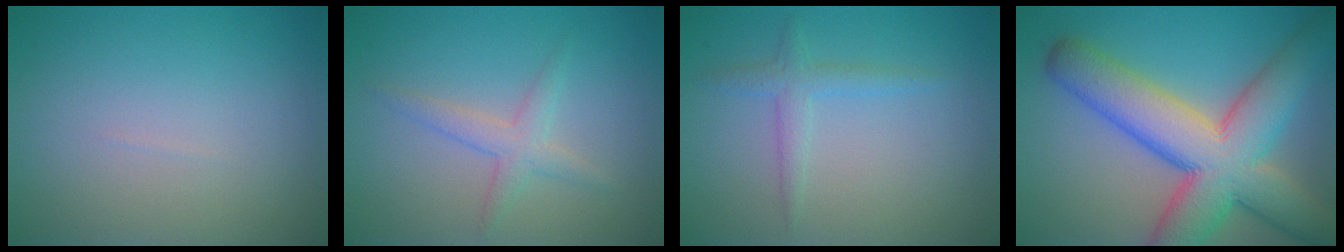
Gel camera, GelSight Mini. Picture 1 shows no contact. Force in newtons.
{"total": 2.2, "press": 2.2, "slide": 0.1}
{"total": 1.8, "press": 1.7, "slide": 0.1}
{"total": 11.6, "press": 11.6, "slide": 0.7}